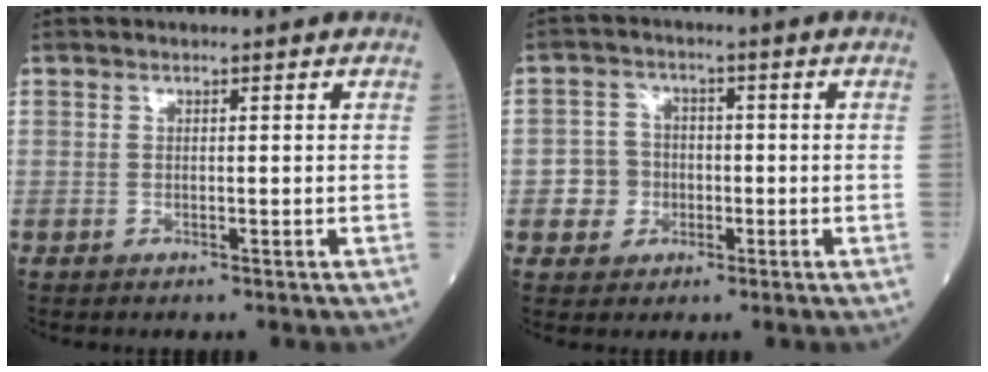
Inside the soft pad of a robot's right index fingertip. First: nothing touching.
{"total": 4.6, "force": [-1.1, 4.4, 1.0], "torque": [-0.018, 0.013, -0.017]}